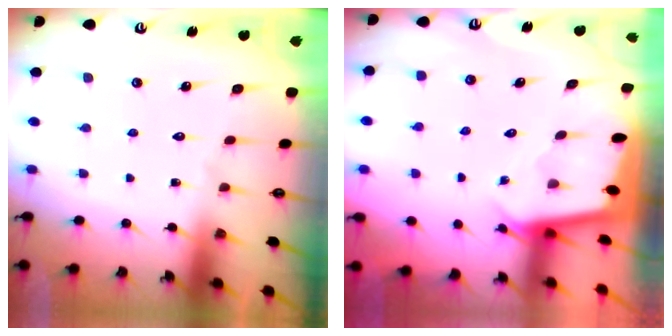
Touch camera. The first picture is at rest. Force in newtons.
{"total": 1.9, "press": 1.9, "slide": 0.1}